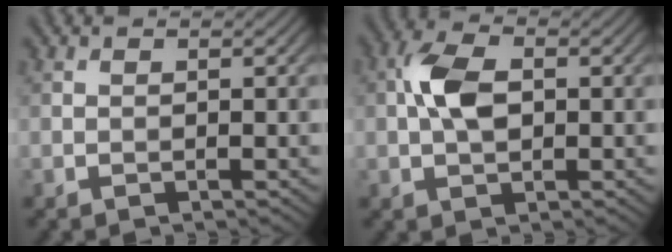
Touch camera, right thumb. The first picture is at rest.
{"total": 5.6, "force": [0.4, 3.2, 4.5], "torque": [-0.100, 0.011, 0.003]}